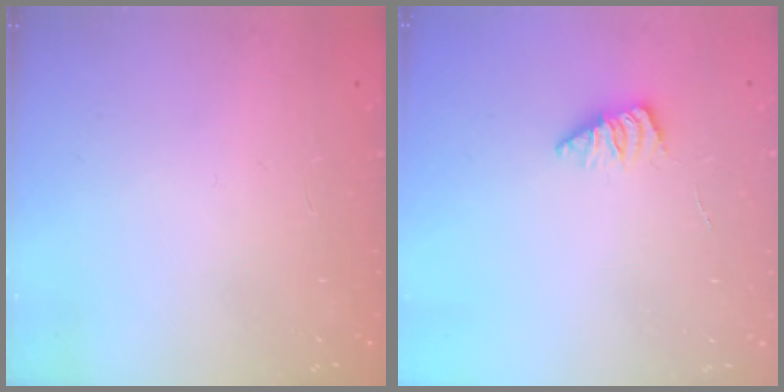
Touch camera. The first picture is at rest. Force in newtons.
{"total": 1.7, "press": 1.6, "slide": 0.4}